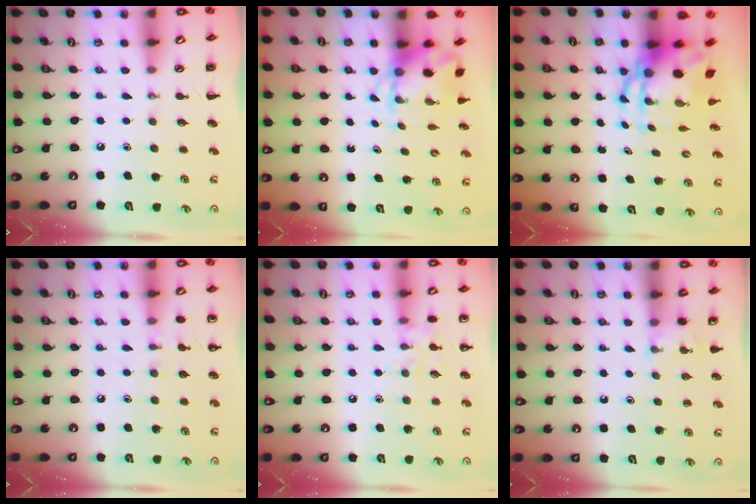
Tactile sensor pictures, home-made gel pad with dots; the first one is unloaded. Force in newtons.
{"total": 4.3, "press": 4.3, "slide": 0.6}
{"total": 6.6, "press": 6.3, "slide": 2.1}
{"total": 4.5, "press": 4.3, "slide": 1.4}
{"total": 8.0, "press": 7.8, "slide": 1.4}
{"total": 4.0, "press": 3.8, "slide": 1.3}